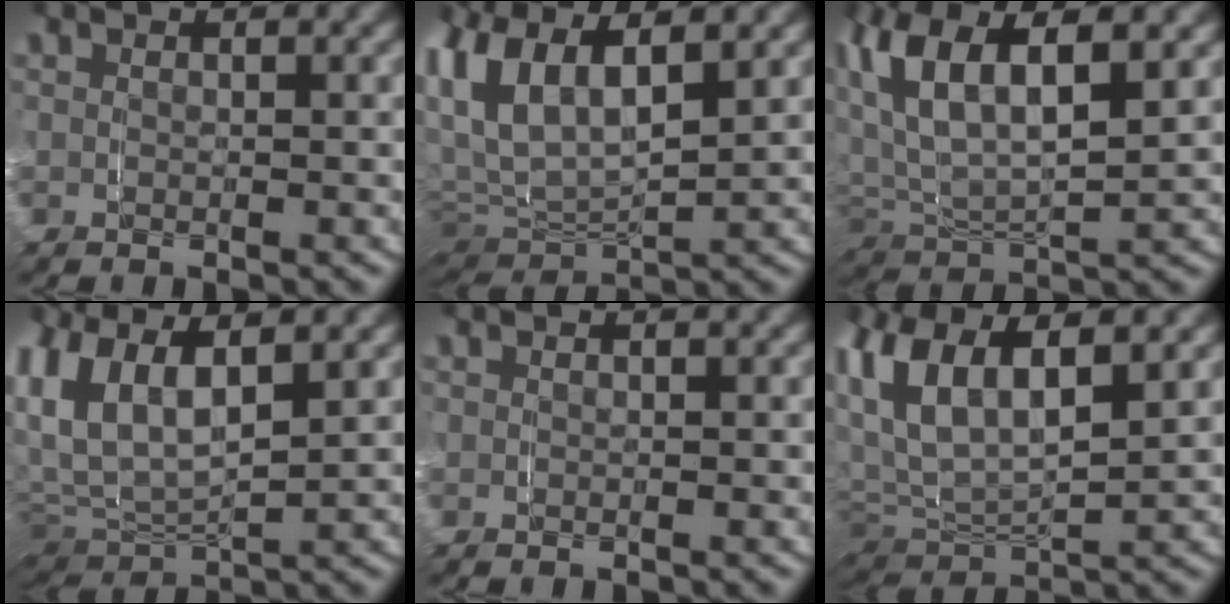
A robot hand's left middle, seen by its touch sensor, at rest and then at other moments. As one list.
[{"total": 9.9, "force": [2.6, 6.9, 6.7], "torque": [-0.190, -0.011, 0.050]}, {"total": 8.5, "force": [2.5, 5.1, 6.3], "torque": [-0.156, 0.002, 0.048]}, {"total": 10.8, "force": [2.3, 7.9, 7.1], "torque": [-0.198, -0.006, 0.040]}, {"total": 0.0}, {"total": 9.1, "force": [2.3, 6.0, 6.4], "torque": [-0.179, -0.004, 0.045]}]